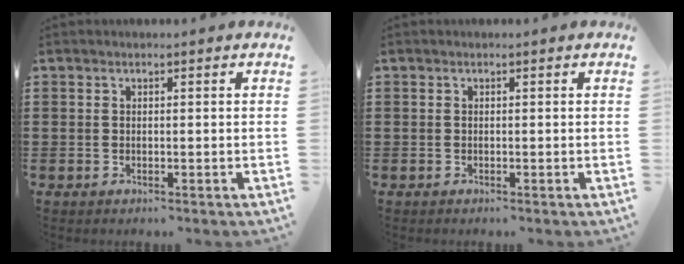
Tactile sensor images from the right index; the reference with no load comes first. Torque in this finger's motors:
{"motor_torque": [0.59, 0.72, 0.02, 0.01]}